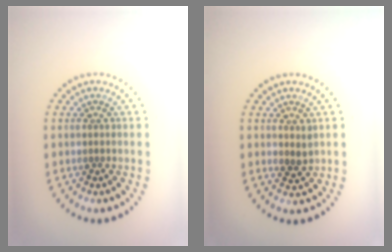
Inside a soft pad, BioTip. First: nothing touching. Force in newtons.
{"total": 1.1, "press": 1.0, "slide": 0.5}